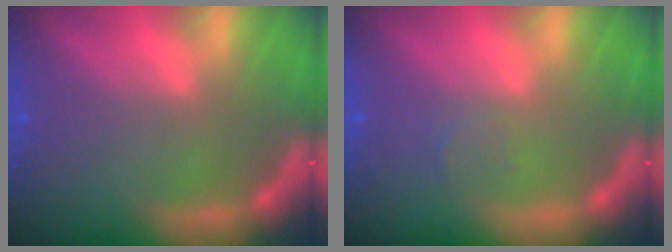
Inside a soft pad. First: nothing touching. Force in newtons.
{"total": 1.0}